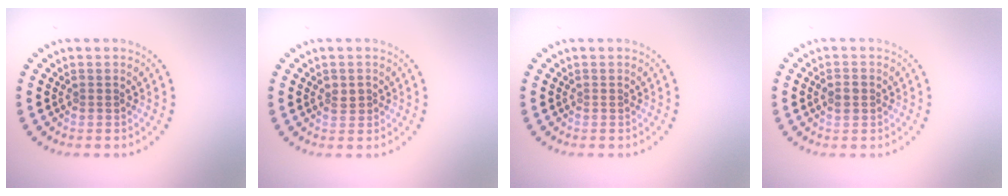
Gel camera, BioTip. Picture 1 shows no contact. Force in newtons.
{"total": 1.1, "press": 1.1, "slide": 0.3}
{"total": 0.0}
{"total": 1.4, "press": 1.4, "slide": 0.1}